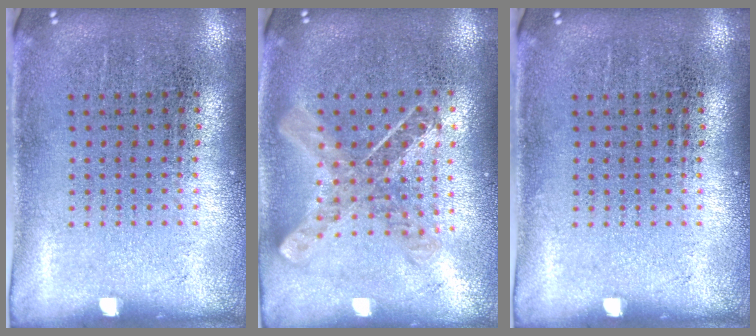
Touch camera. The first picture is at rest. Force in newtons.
{"total": 0.9, "press": 0.9, "slide": 0.1}
{"total": 0.0}